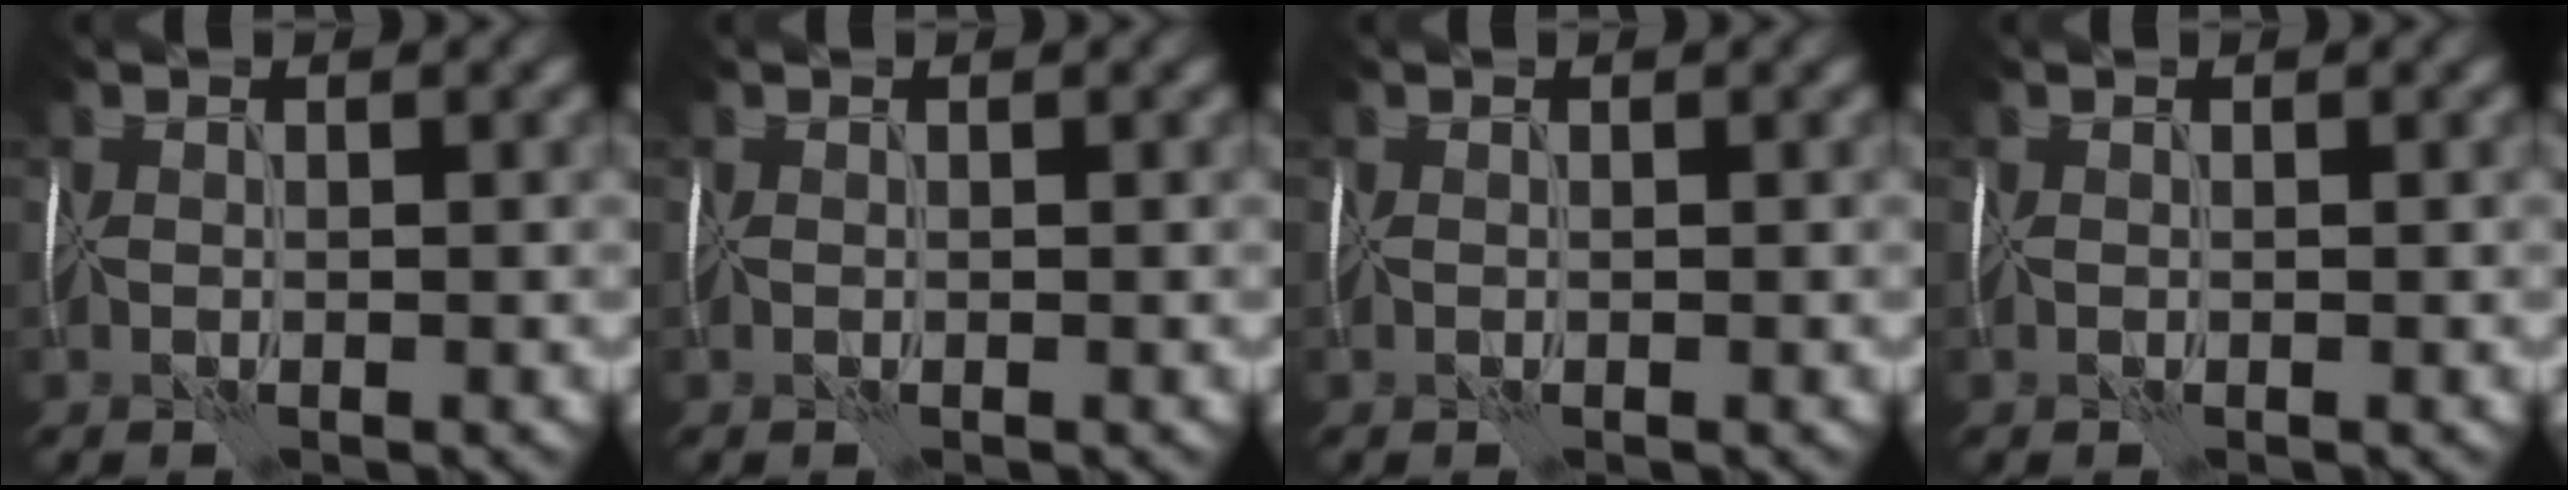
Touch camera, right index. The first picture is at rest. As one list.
[{"total": 0.0}, {"total": 0.0}, {"total": 0.0}]